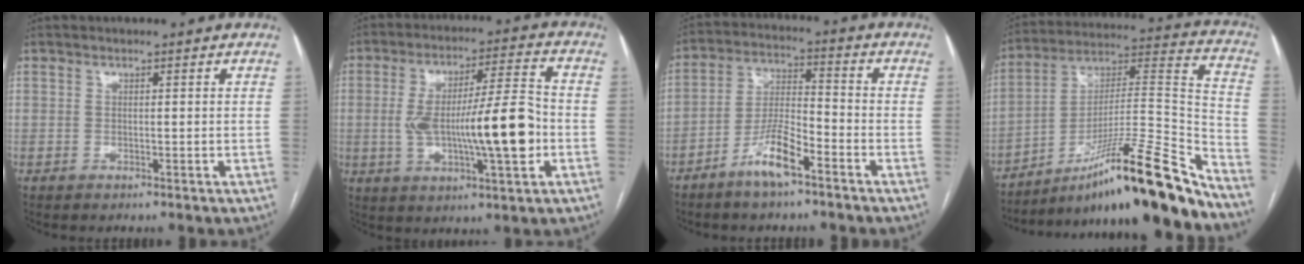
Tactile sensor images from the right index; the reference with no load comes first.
{"total": 15.1, "force": [-2.2, 2.3, 14.8], "torque": [-0.258, 0.013, -0.030]}
{"total": 8.3, "force": [-5.3, 1.8, 6.1], "torque": [-0.128, 0.002, -0.102]}
{"total": 25.0, "force": [-18.8, 0.1, 16.4], "torque": [-0.220, 0.014, -0.313]}